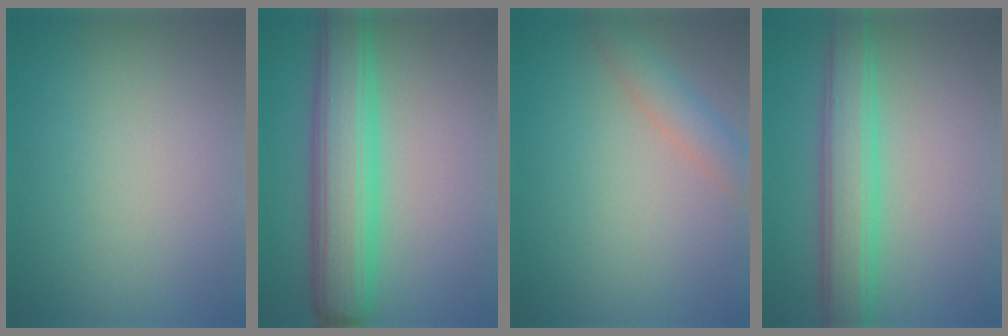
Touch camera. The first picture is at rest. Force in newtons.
{"total": 7.8, "press": 7.8, "slide": 0.1}
{"total": 2.5, "press": 2.5, "slide": 0.1}
{"total": 5.2, "press": 5.2, "slide": 0.1}